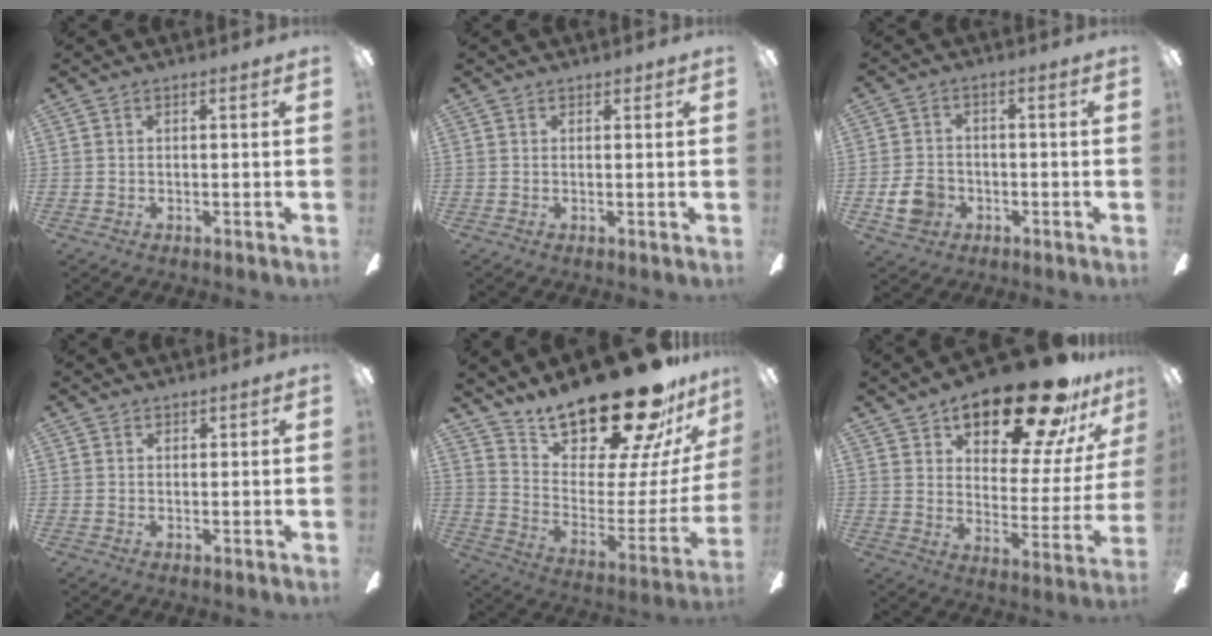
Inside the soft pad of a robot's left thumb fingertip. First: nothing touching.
{"total": 1.0, "force": [0.8, 0.6, 0.2], "torque": [0.005, -0.002, 0.012]}
{"total": 7.1, "force": [-2.4, 5.7, 3.5], "torque": [-0.075, 0.013, -0.044]}
{"total": 0.9, "force": [0.8, 0.4, 0.0], "torque": [0.008, -0.004, 0.014]}
{"total": 26.4, "force": [22.1, 7.0, 12.6], "torque": [-0.175, -0.182, 0.384]}
{"total": 23.6, "force": [18.4, 7.5, 12.6], "torque": [-0.181, -0.128, 0.301]}